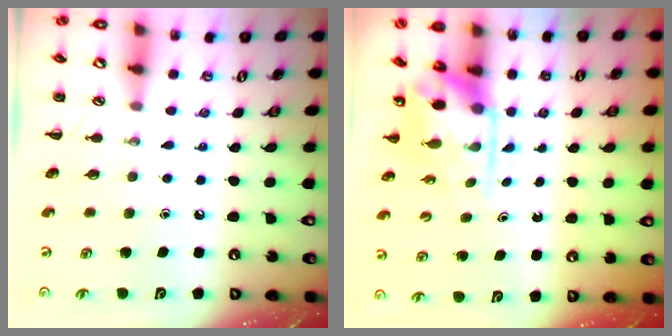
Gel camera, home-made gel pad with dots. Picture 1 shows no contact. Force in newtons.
{"total": 3.7, "press": 3.7, "slide": 0.6}